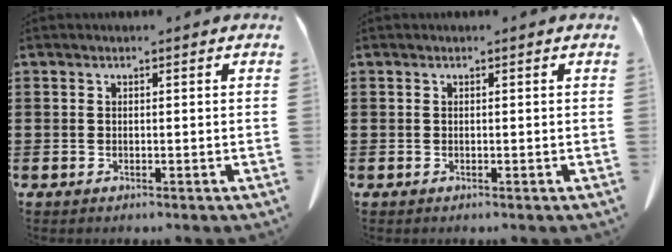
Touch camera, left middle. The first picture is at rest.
{"total": 0.0}